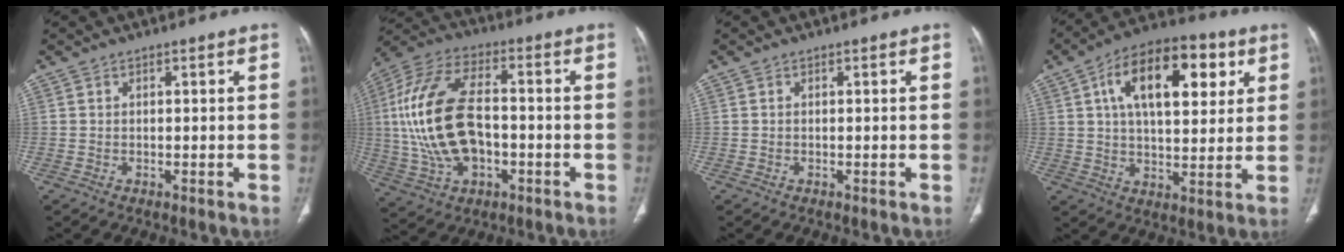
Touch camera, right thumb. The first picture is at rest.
{"total": 19.8, "force": [-1.1, 11.4, 16.2], "torque": [-0.336, 0.022, -0.014]}
{"total": 0.0}
{"total": 18.8, "force": [6.6, 9.5, 14.9], "torque": [-0.203, 0.000, 0.099]}